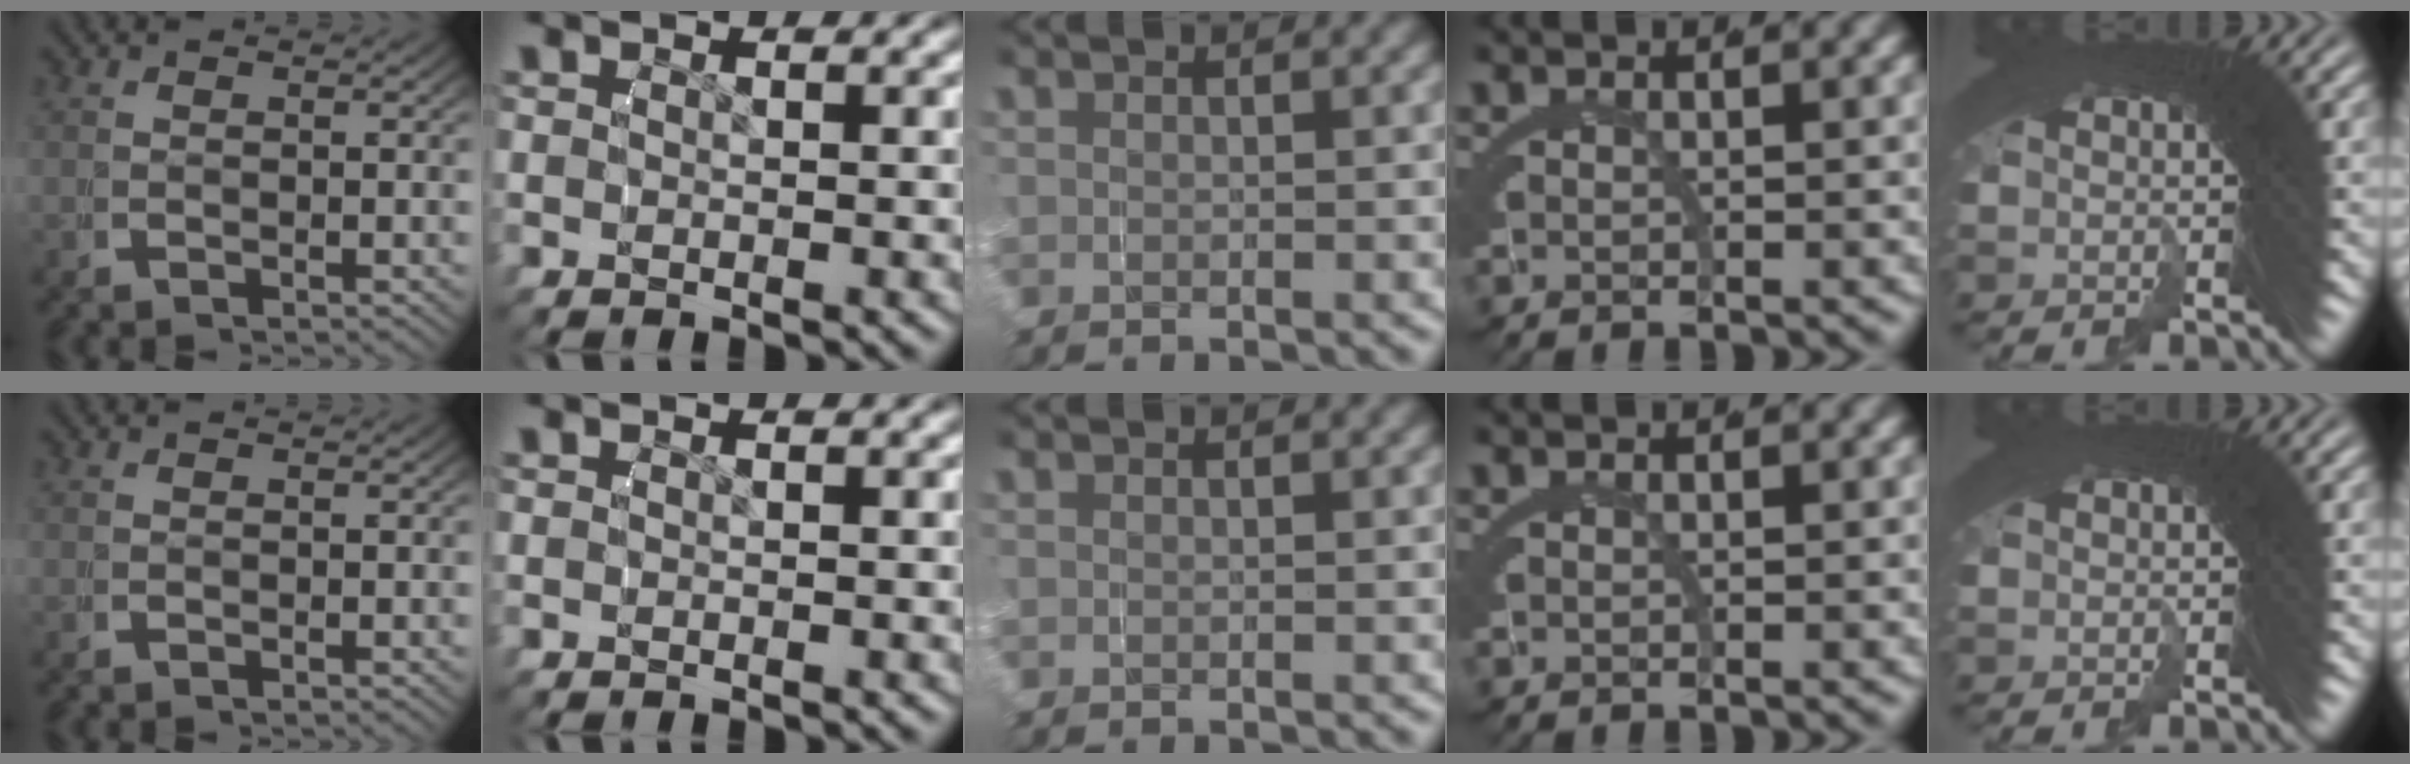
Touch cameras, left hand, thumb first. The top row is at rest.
{}